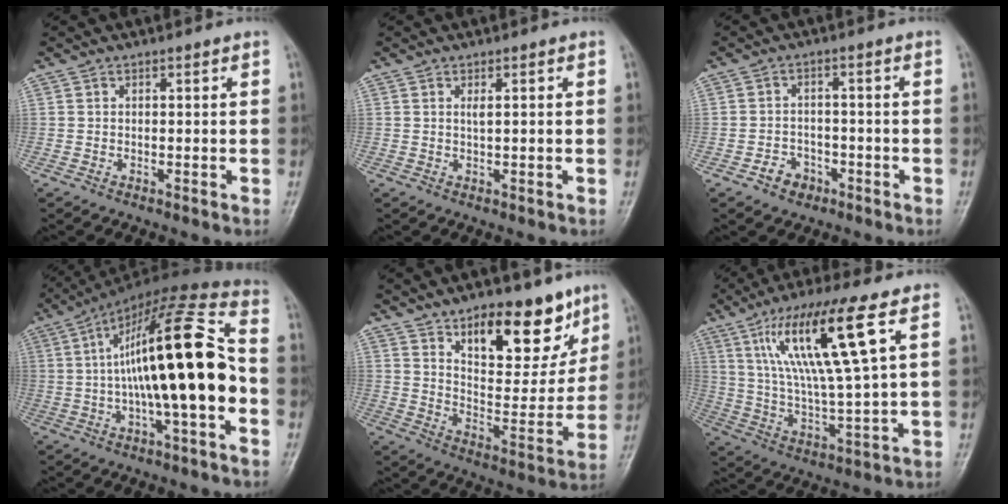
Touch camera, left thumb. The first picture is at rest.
{"total": 1.1, "force": [0.3, 0.1, 1.1], "torque": [-0.025, 0.002, 0.007]}
{"total": 4.0, "force": [-2.3, 3.0, 1.3], "torque": [-0.003, 0.022, -0.035]}
{"total": 23.7, "force": [-1.3, 6.0, 22.9], "torque": [-0.389, 0.043, -0.025]}
{"total": 16.6, "force": [10.5, 7.7, 10.4], "torque": [-0.093, -0.073, 0.168]}
{"total": 17.2, "force": [7.1, 2.1, 15.5], "torque": [-0.299, -0.021, 0.129]}